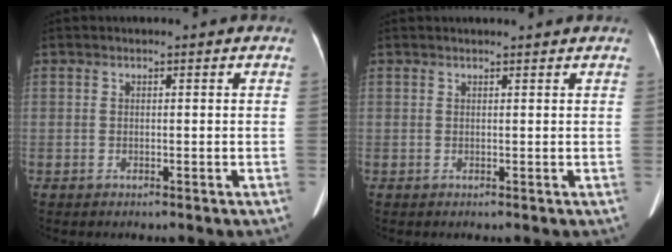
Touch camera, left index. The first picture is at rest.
{"total": 2.2, "force": [2.2, -0.1, 0.6], "torque": [-0.008, 0.014, 0.027]}